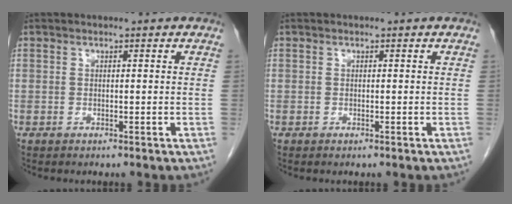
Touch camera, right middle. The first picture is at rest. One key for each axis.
{"total": 0.0}